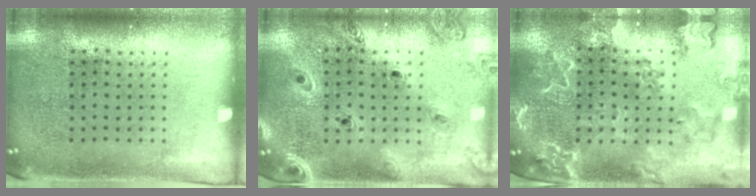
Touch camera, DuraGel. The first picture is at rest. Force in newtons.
{"total": 1.4, "press": 1.4, "slide": 0.1}
{"total": 2.7, "press": 2.5, "slide": 1.0}